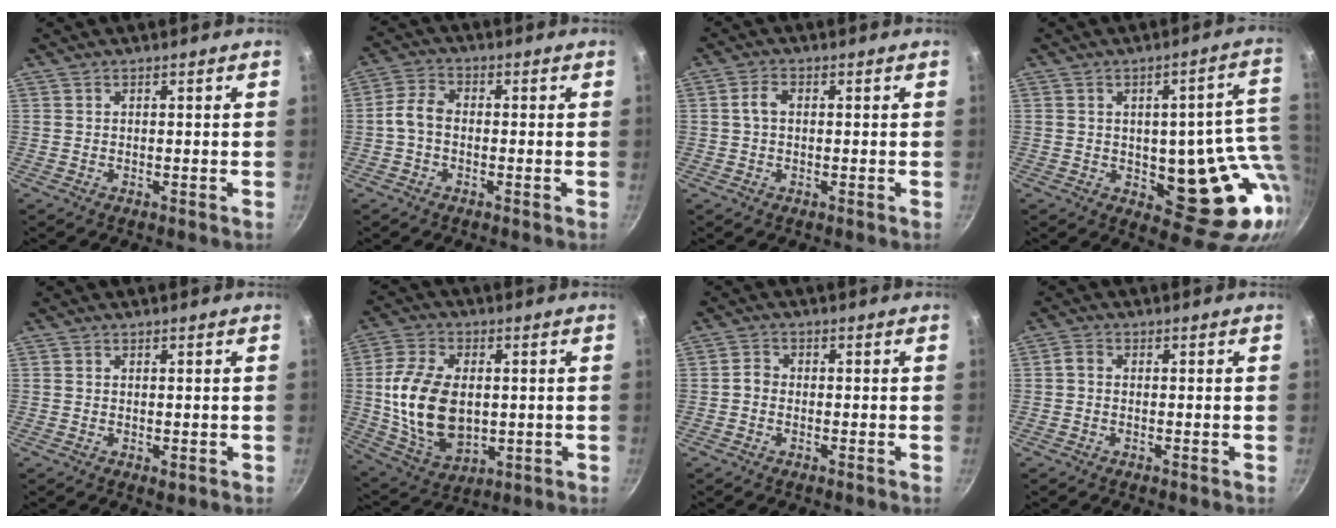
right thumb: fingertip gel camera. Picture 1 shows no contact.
{"total": 4.4, "force": [-1.0, 2.9, 3.1], "torque": [-0.065, 0.025, -0.031]}
{"total": 2.7, "force": [0.2, 1.8, 2.1], "torque": [-0.039, 0.009, 0.000]}
{"total": 17.0, "force": [-0.2, 8.6, 14.7], "torque": [-0.124, -0.017, 0.005]}
{"total": 1.0, "force": [0.0, 0.6, 0.7], "torque": [-0.008, -0.003, -0.001]}
{"total": 16.8, "force": [0.3, 10.9, 12.8], "torque": [-0.225, -0.003, 0.017]}
{"total": 1.9, "force": [-0.6, 1.6, 0.9], "torque": [-0.012, 0.013, -0.015]}
{"total": 1.6, "force": [-0.3, 1.1, 1.1], "torque": [-0.029, 0.008, -0.010]}